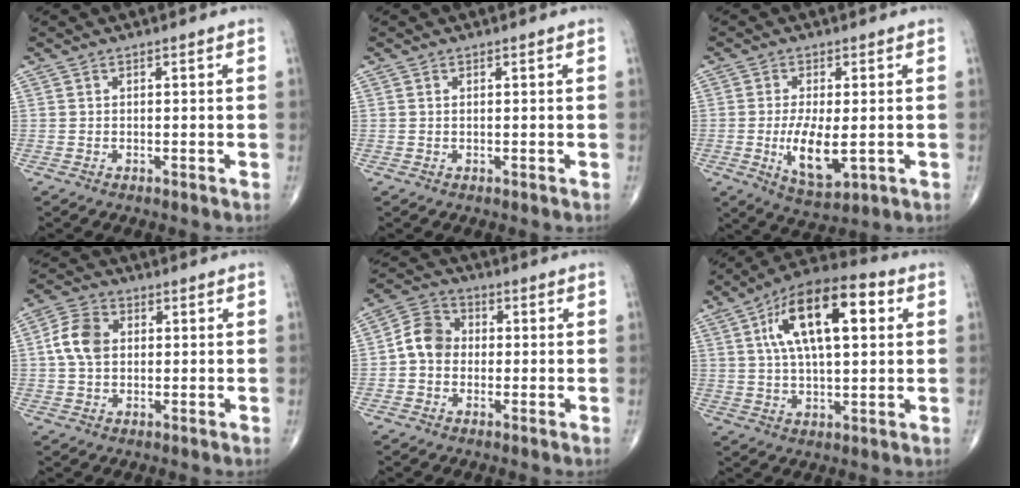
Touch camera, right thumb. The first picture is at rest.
{"total": 0.0}
{"total": 8.7, "force": [-1.3, 3.5, 7.9], "torque": [-0.139, -0.020, -0.014]}
{"total": 7.2, "force": [0.8, 5.2, 4.9], "torque": [-0.092, 0.012, 0.009]}
{"total": 7.1, "force": [-0.5, 5.9, 3.9], "torque": [-0.055, 0.026, -0.023]}
{"total": 18.4, "force": [5.3, 7.9, 15.8], "torque": [-0.250, 0.016, 0.080]}